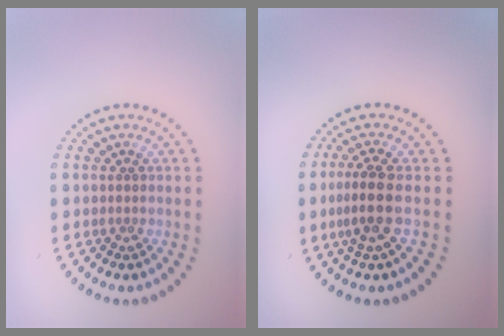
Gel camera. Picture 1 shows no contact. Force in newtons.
{"total": 3.1, "press": 2.5, "slide": 1.7}